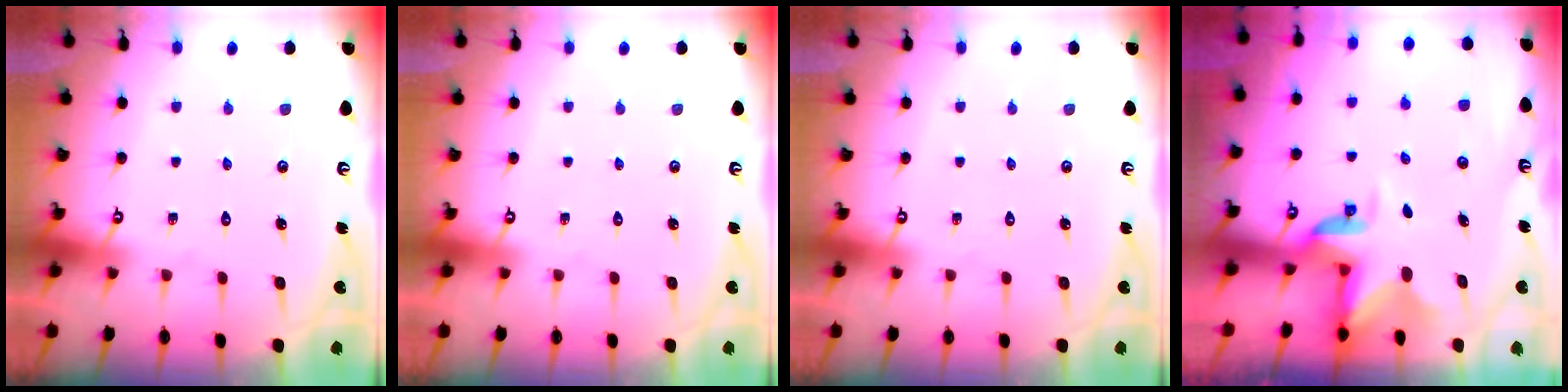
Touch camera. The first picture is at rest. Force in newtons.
{"total": 0.0}
{"total": 0.0}
{"total": 3.5, "press": 3.5, "slide": 0.2}